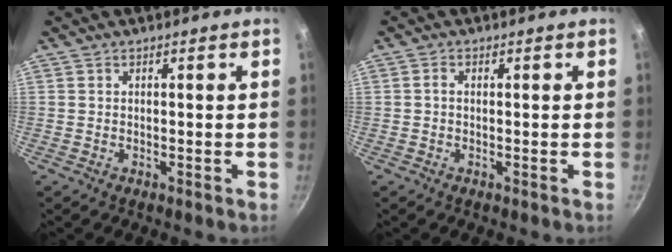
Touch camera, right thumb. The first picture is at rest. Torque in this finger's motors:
{"motor_torque": [-0.22, -0.22, 0.24, 0.11, 0.07]}